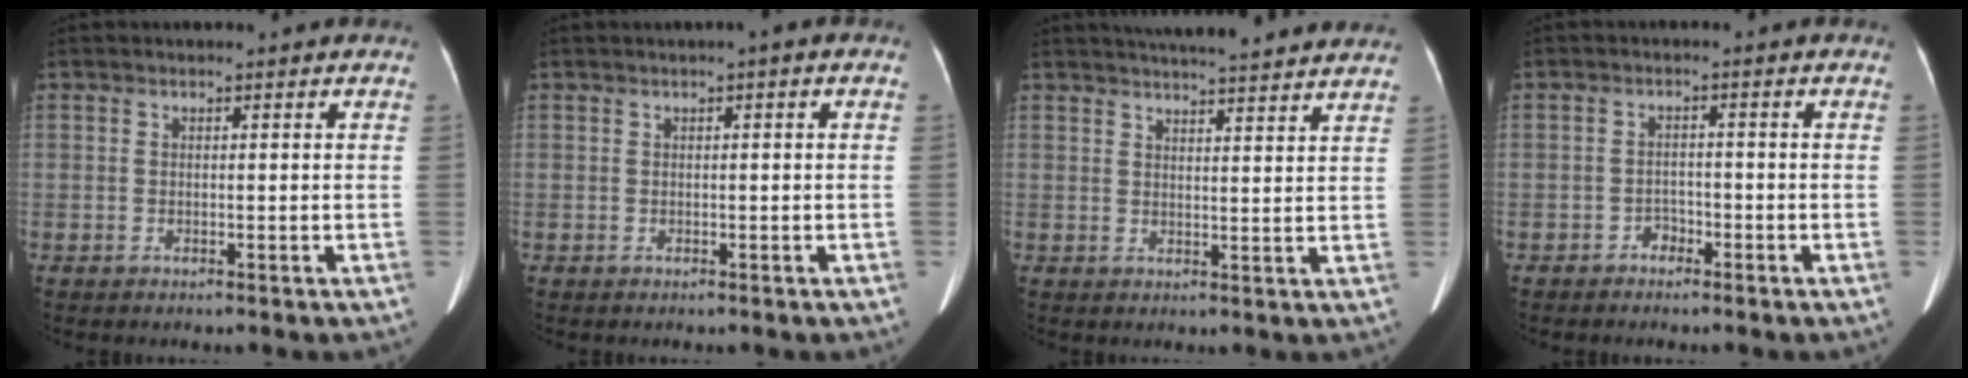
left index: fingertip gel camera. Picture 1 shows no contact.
{"total": 1.0, "force": [0.3, 0.2, 1.0], "torque": [-0.015, 0.007, 0.001]}
{"total": 15.7, "force": [14.3, 1.4, 6.4], "torque": [-0.092, 0.026, 0.180]}
{"total": 1.7, "force": [-1.3, 1.0, 0.4], "torque": [-0.005, 0.004, -0.022]}